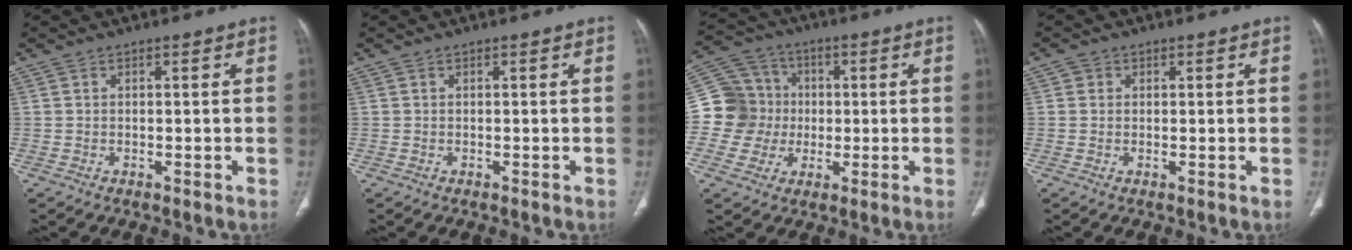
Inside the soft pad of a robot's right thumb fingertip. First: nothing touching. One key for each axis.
{"total": 0.0}
{"total": 11.5, "fx": -0.4, "fy": 11.2, "fz": 2.5, "tx": -0.013, "ty": 0.028, "tz": -0.009}
{"total": 1.2, "fx": 0.3, "fy": 1.2, "fz": 0.2, "tx": 0.004, "ty": 0.001, "tz": 0.002}